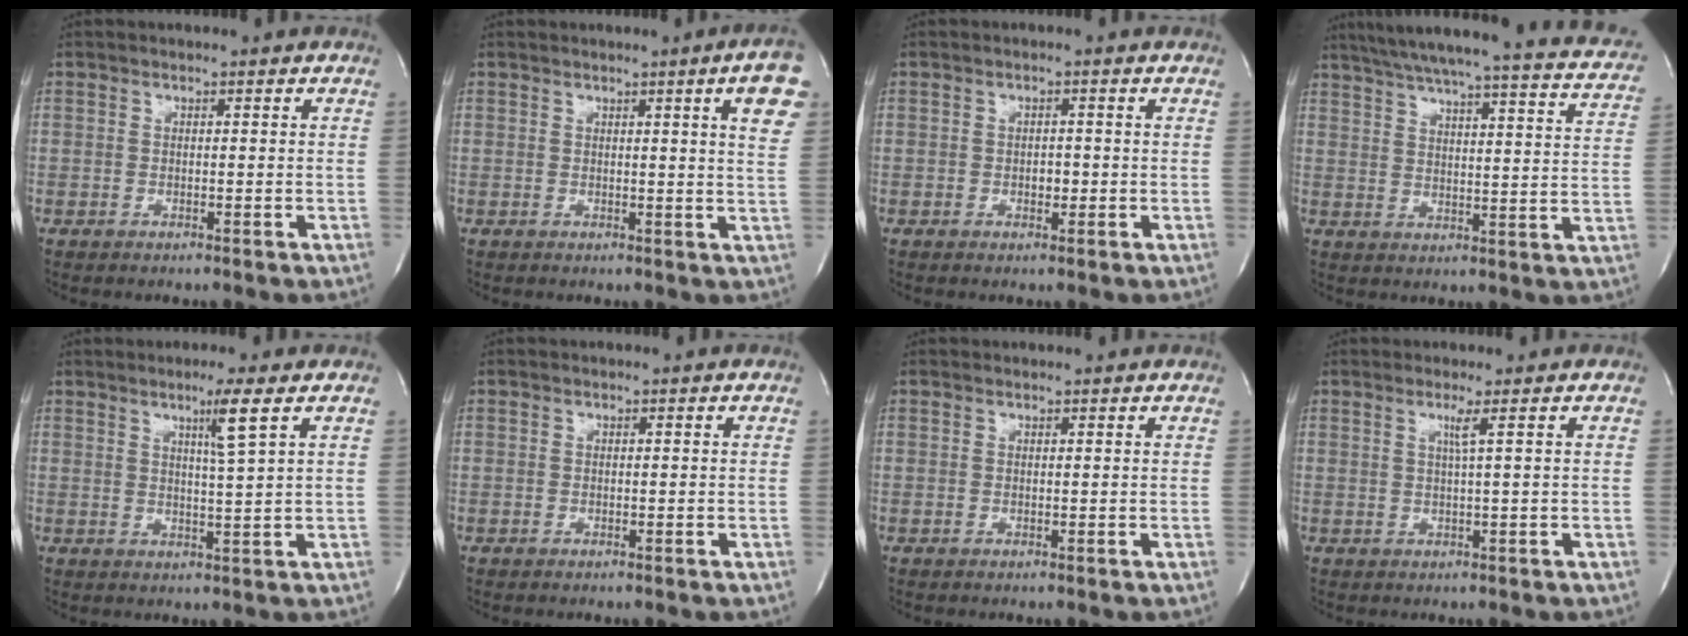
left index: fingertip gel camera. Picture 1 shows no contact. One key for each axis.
{"total": 6.2, "fx": 3.0, "fy": -0.2, "fz": 5.4, "tx": -0.062, "ty": -0.015, "tz": 0.023}
{"total": 1.4, "fx": -0.3, "fy": 0.9, "fz": 1.0, "tx": -0.015, "ty": 0.003, "tz": -0.003}
{"total": 28.2, "fx": 24.7, "fy": 2.9, "fz": 13.3, "tx": -0.200, "ty": -0.034, "tz": 0.296}
{"total": 4.4, "fx": 2.2, "fy": -1.2, "fz": 3.6, "tx": -0.063, "ty": -0.012, "tz": 0.041}
{"total": 0.0}
{"total": 0.8, "fx": 0.8, "fy": 0.1, "fz": 0.0, "tx": -0.007, "ty": 0.008, "tz": 0.014}
{"total": 1.8, "fx": 0.6, "fy": -0.8, "fz": 1.4, "tx": -0.029, "ty": -0.006, "tz": 0.016}